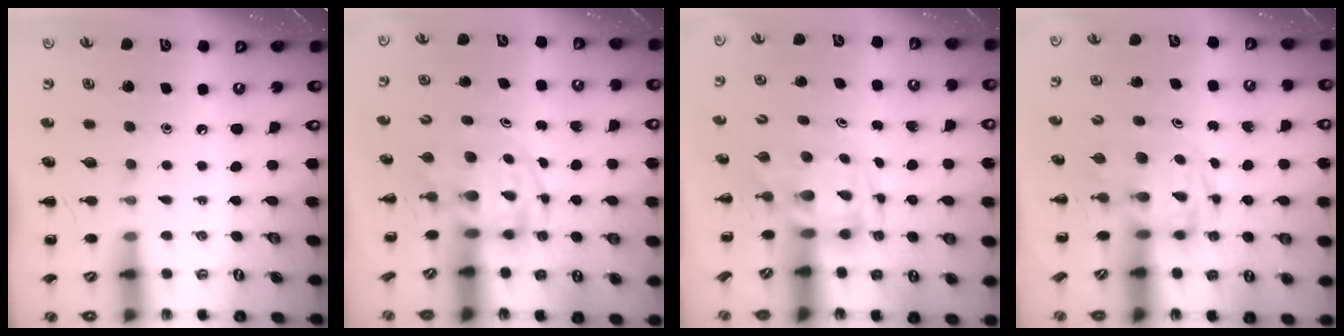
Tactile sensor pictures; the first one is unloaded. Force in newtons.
{"total": 3.9, "press": 3.8, "slide": 0.7}
{"total": 3.6, "press": 3.5, "slide": 0.7}
{"total": 2.7, "press": 2.7, "slide": 0.5}